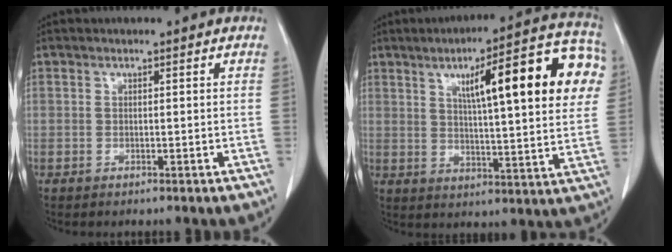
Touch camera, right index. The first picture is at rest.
{"total": 20.1, "force": [6.2, 3.2, 18.8], "torque": [-0.250, 0.032, 0.077]}